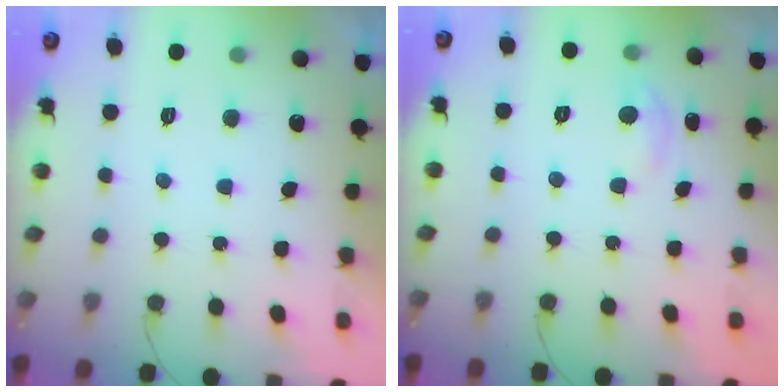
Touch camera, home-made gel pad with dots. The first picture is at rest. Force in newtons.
{"total": 2.8, "press": 2.8, "slide": 0.4}